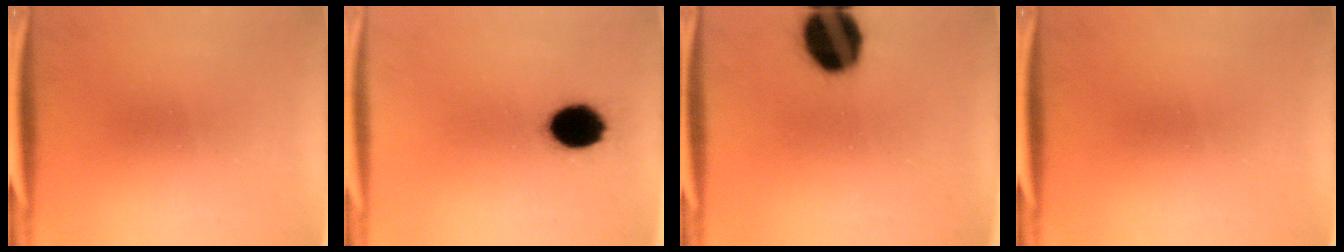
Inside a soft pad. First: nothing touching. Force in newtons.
{"total": 10.8}
{"total": 16.7}
{"total": 0.0}